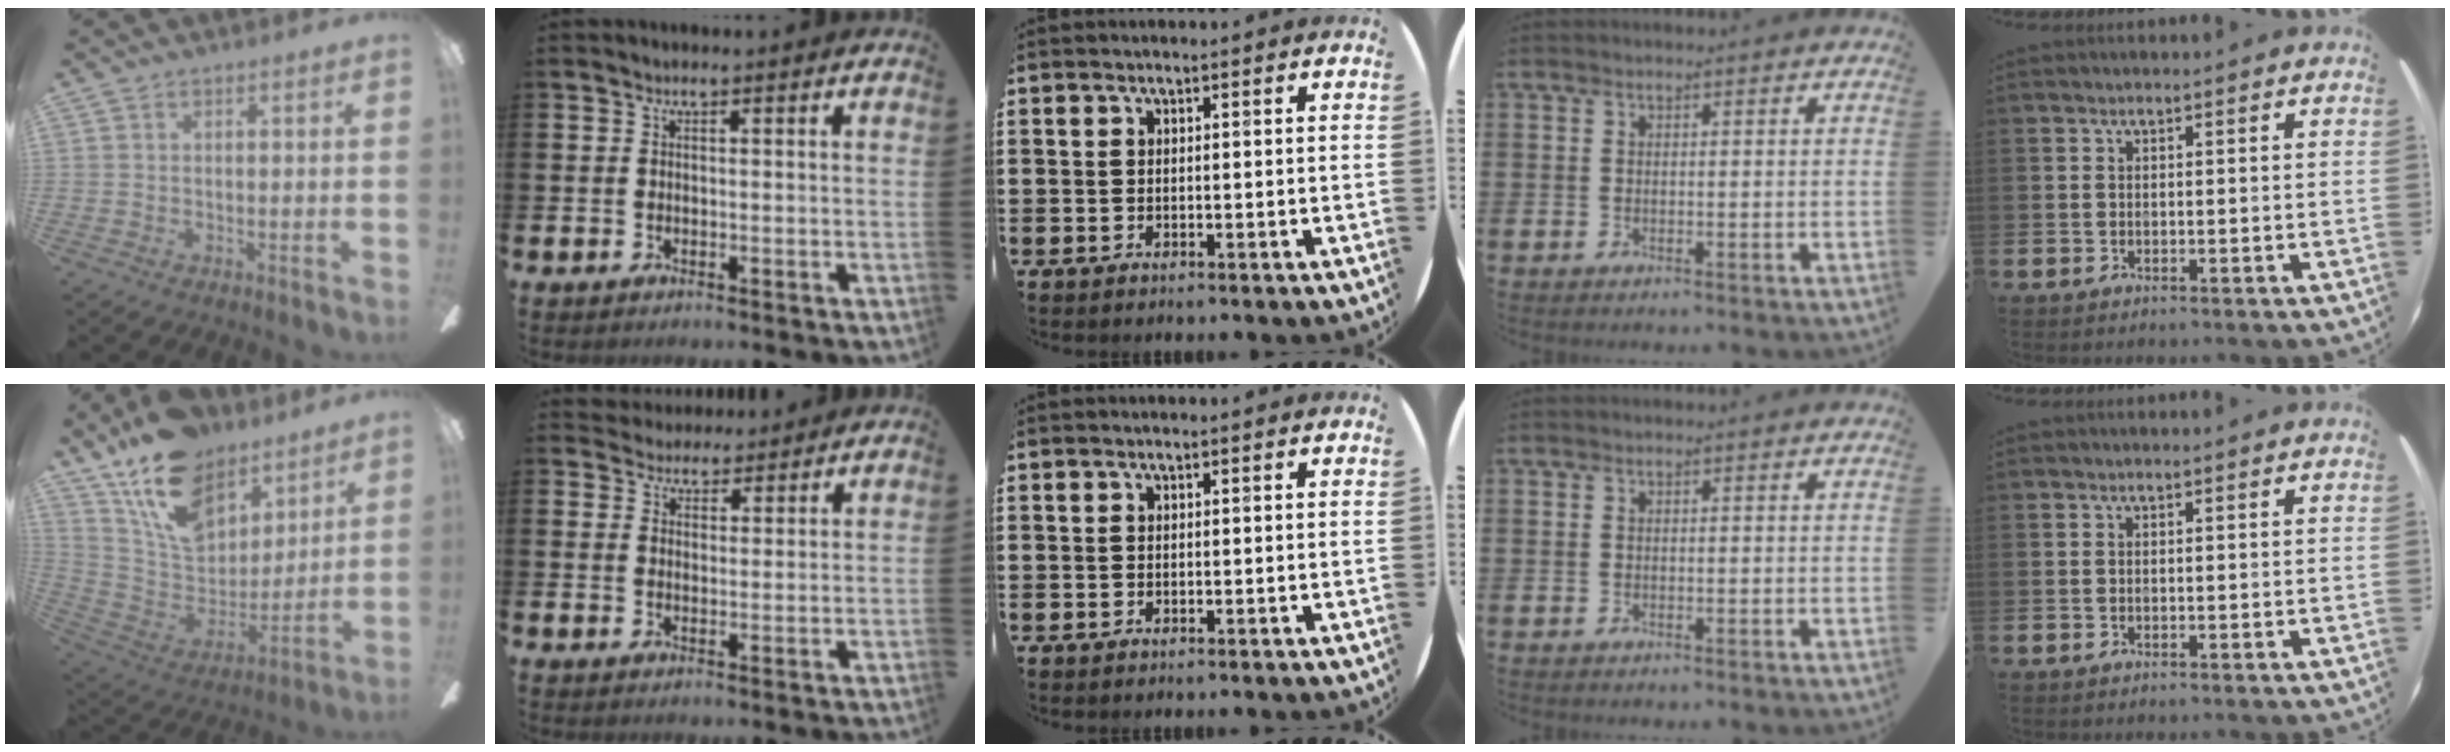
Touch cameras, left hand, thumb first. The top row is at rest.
{"thumb": {"total": 20.0, "force": [13.5, 11.4, 9.5], "torque": [-0.182, -0.073, 0.251]}, "index": {"total": 3.5, "force": [3.3, 1.2, -0.5], "torque": [-0.001, -0.017, 0.059]}}